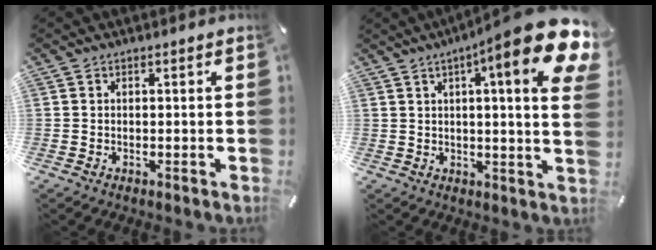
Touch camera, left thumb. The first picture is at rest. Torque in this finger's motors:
{"motor_torque": [2.52, 2.49, 1.97, -0.80, 0.23]}